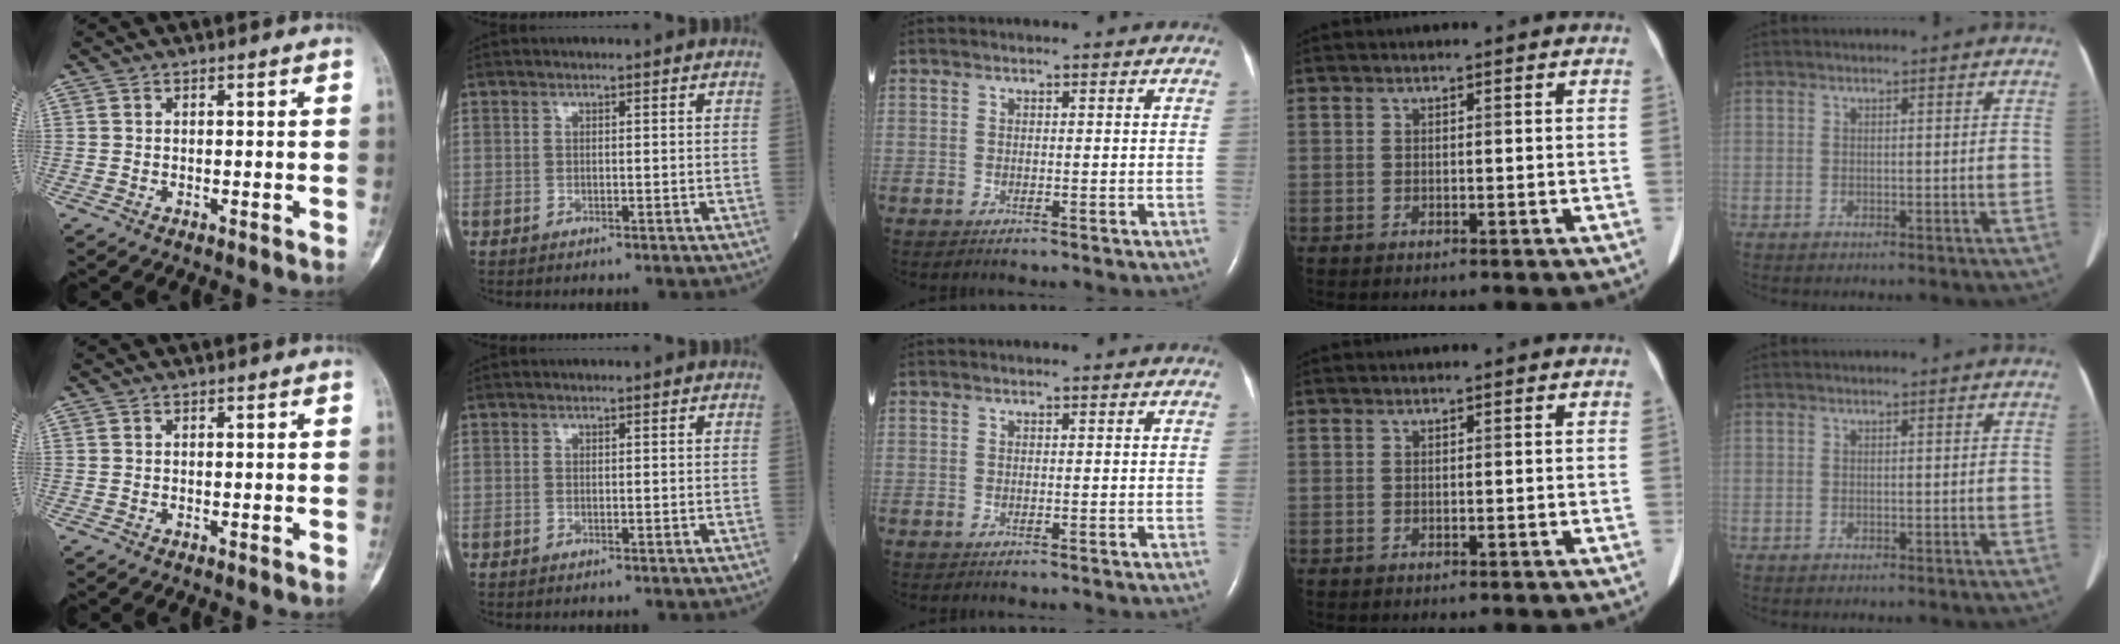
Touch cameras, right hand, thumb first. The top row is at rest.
{}